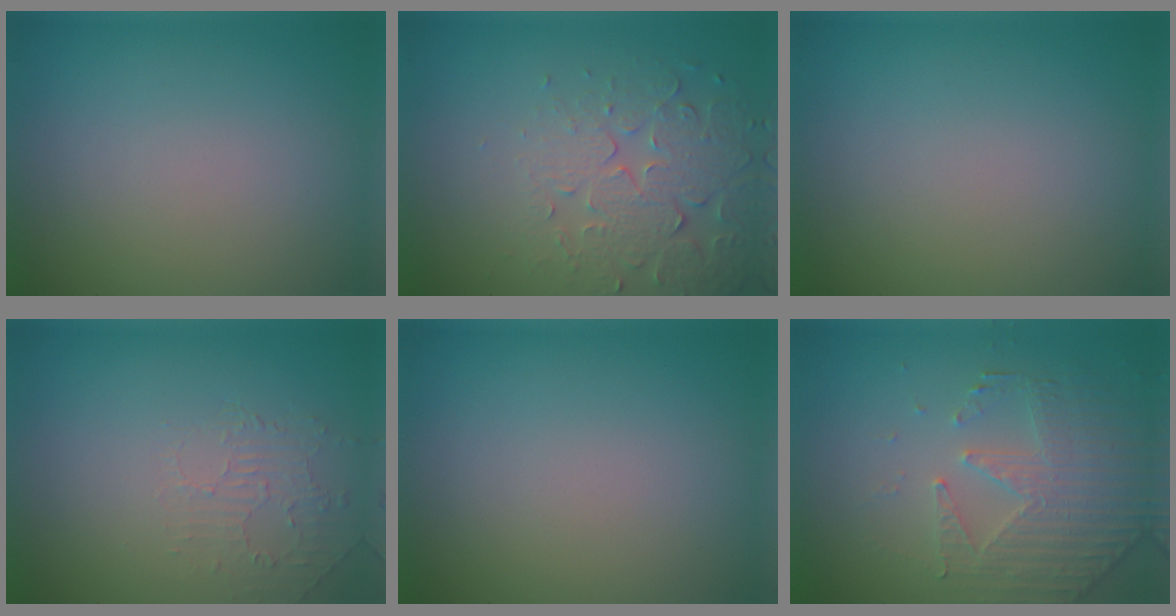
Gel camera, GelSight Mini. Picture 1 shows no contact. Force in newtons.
{"total": 5.0, "press": 3.7, "slide": 3.3}
{"total": 0.0}
{"total": 1.9, "press": 0.3, "slide": 1.9}
{"total": 0.0}
{"total": 4.9, "press": 3.8, "slide": 3.0}